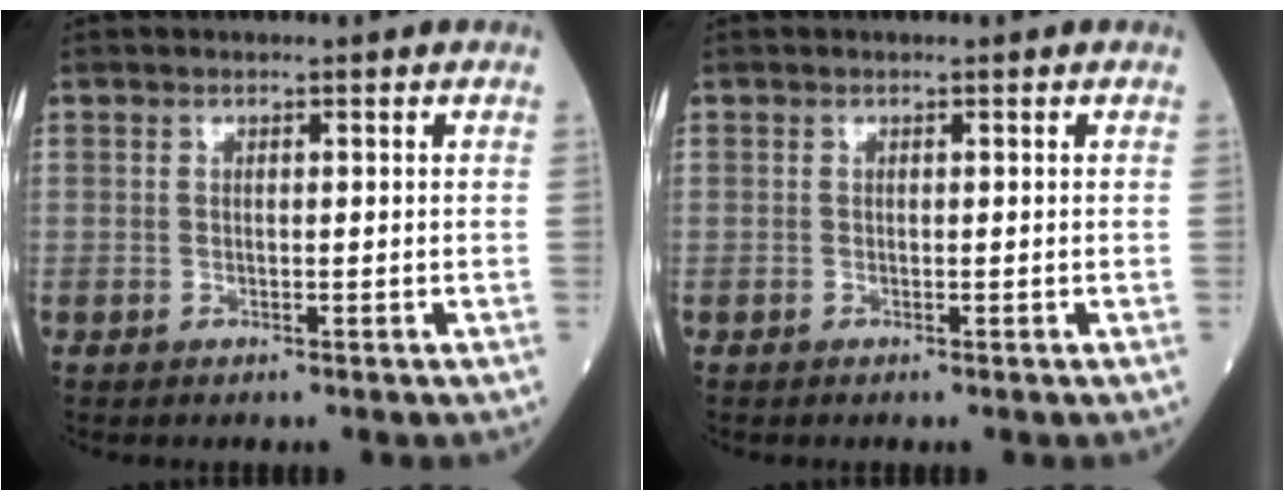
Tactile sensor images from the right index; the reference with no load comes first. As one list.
[{"total": 0.0}]